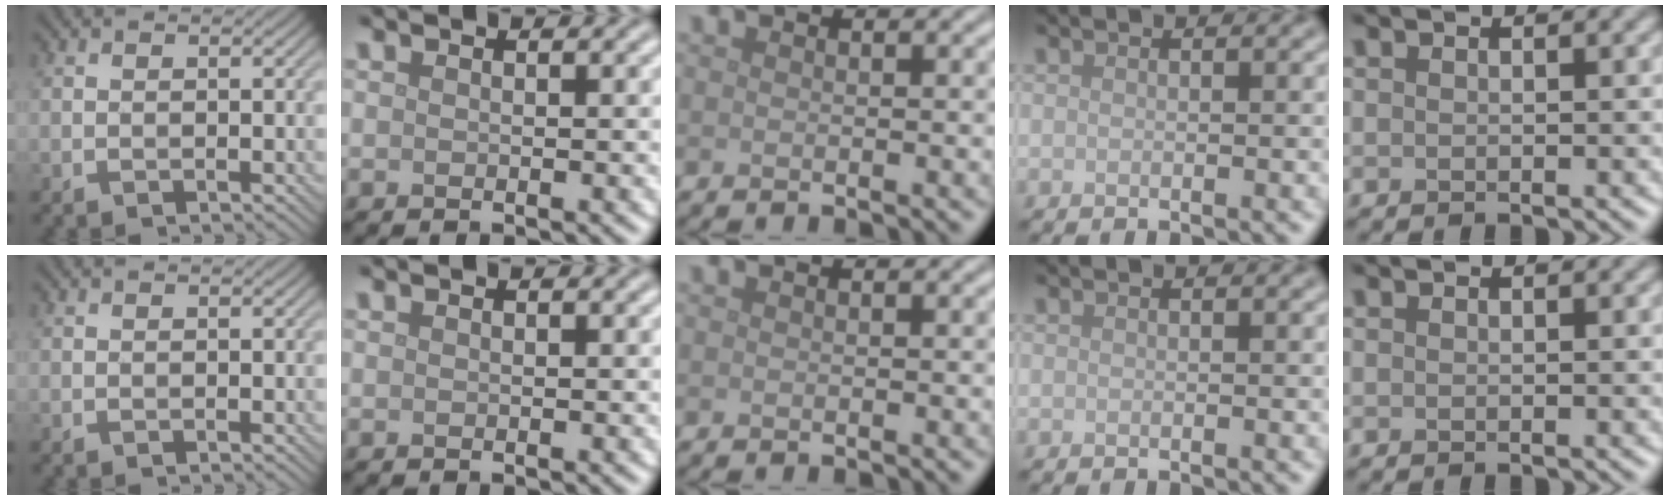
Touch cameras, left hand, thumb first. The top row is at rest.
{}